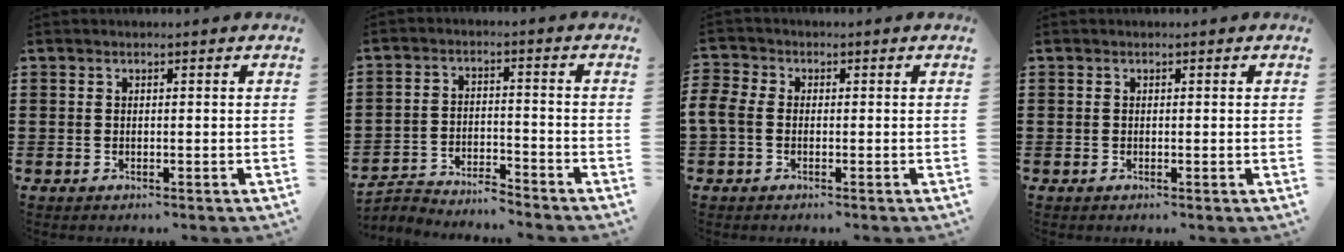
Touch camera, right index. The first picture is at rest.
{"total": 3.8, "force": [-3.8, 0.4, 0.1], "torque": [-0.009, 0.006, -0.082]}
{"total": 3.1, "force": [-0.8, 2.3, 2.0], "torque": [-0.062, -0.003, -0.023]}
{"total": 0.0}